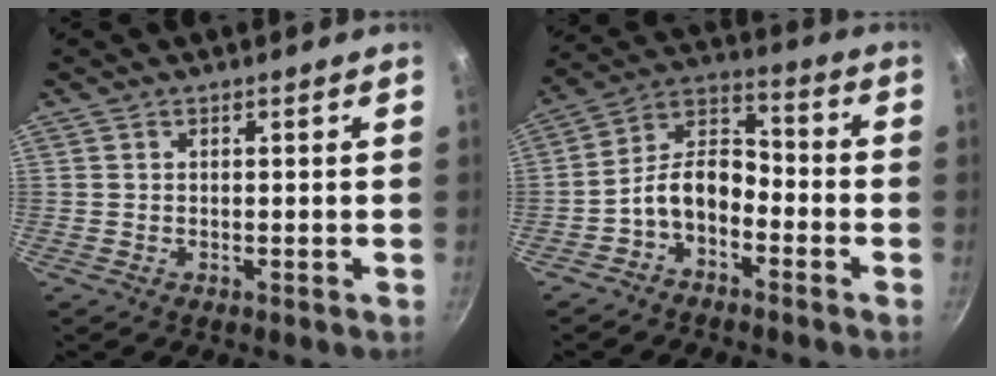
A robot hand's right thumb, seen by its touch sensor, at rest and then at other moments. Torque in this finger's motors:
{"motor_torque": [-0.37, 0.49, 0.98, -0.69, 0.10]}